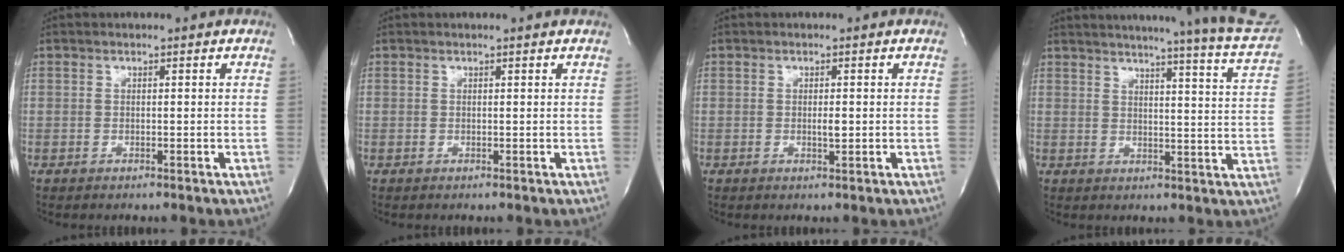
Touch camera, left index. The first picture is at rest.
{"total": 1.1, "force": [1.0, -0.1, 0.3], "torque": [-0.012, 0.002, 0.013]}
{"total": 1.3, "force": [-0.1, 0.4, 1.2], "torque": [-0.023, -0.001, -0.001]}
{"total": 23.7, "force": [21.7, -0.6, 9.5], "torque": [-0.140, -0.084, 0.248]}